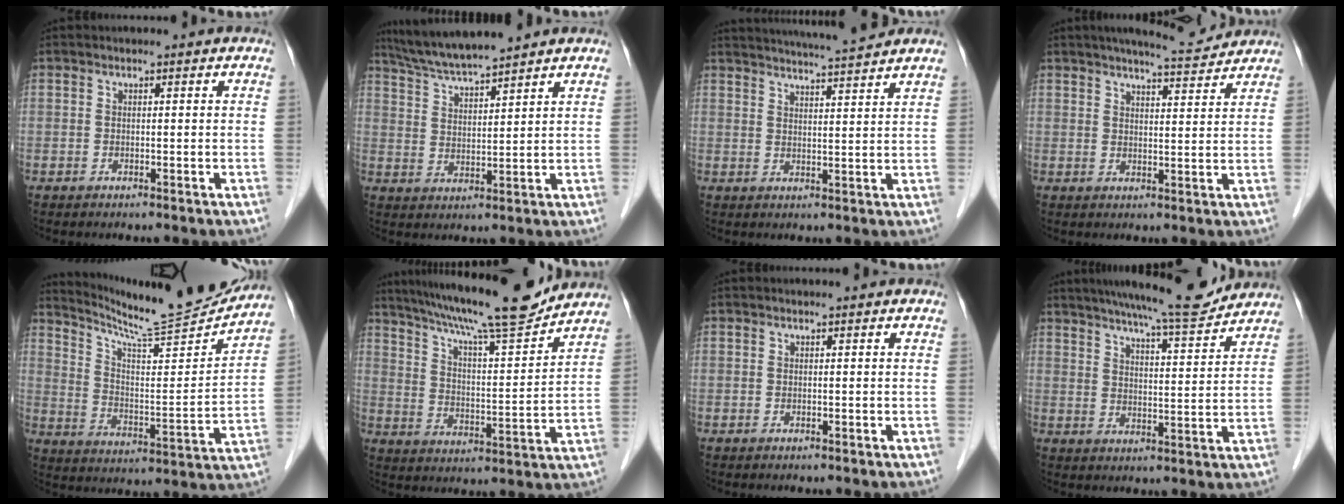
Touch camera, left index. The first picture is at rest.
{"total": 8.6, "force": [7.8, -0.5, 3.5], "torque": [-0.069, 0.019, 0.148]}
{"total": 10.9, "force": [10.1, -1.0, 4.2], "torque": [-0.075, 0.010, 0.138]}
{"total": 7.3, "force": [6.8, 0.6, 2.5], "torque": [-0.044, 0.005, 0.092]}
{"total": 17.8, "force": [17.0, -0.5, 5.4], "torque": [-0.098, -0.050, 0.256]}
{"total": 17.6, "force": [15.3, 0.8, 8.6], "torque": [-0.147, 0.007, 0.237]}
{"total": 0.0}
{"total": 12.4, "force": [11.3, 0.5, 5.0], "torque": [-0.077, -0.002, 0.159]}